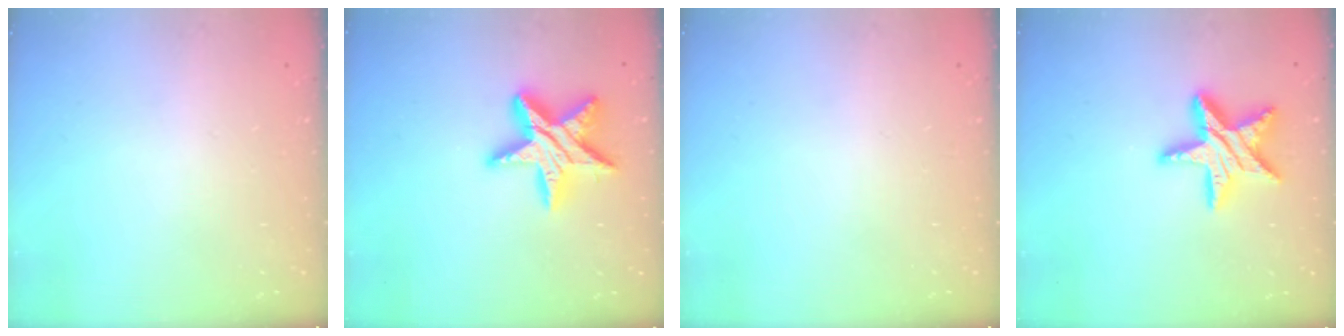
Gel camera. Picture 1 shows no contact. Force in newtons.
{"total": 16.1, "press": 16.1, "slide": 0.9}
{"total": 0.0}
{"total": 16.0, "press": 16.0, "slide": 1.4}